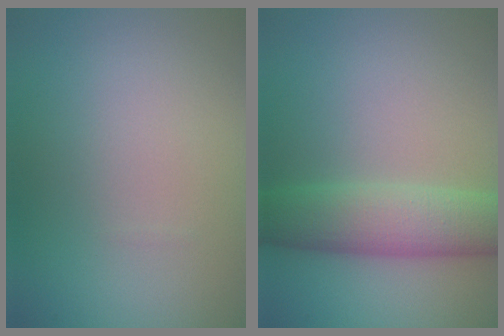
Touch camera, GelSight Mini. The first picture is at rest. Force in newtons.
{"total": 5.4, "press": 5.4, "slide": 0.1}